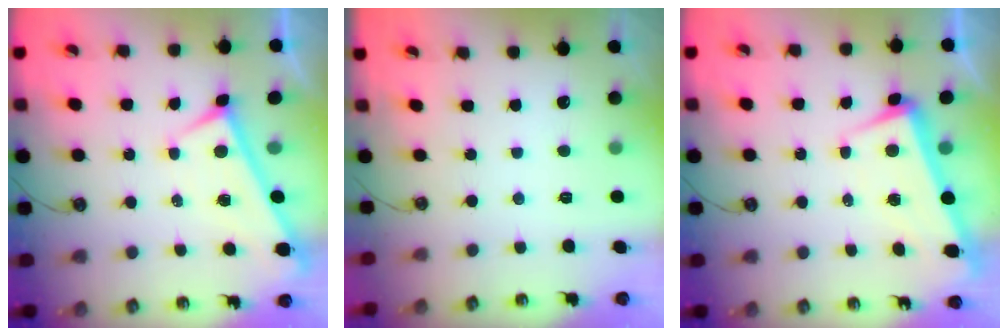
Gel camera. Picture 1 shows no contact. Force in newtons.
{"total": 0.0}
{"total": 2.4, "press": 1.6, "slide": 1.8}